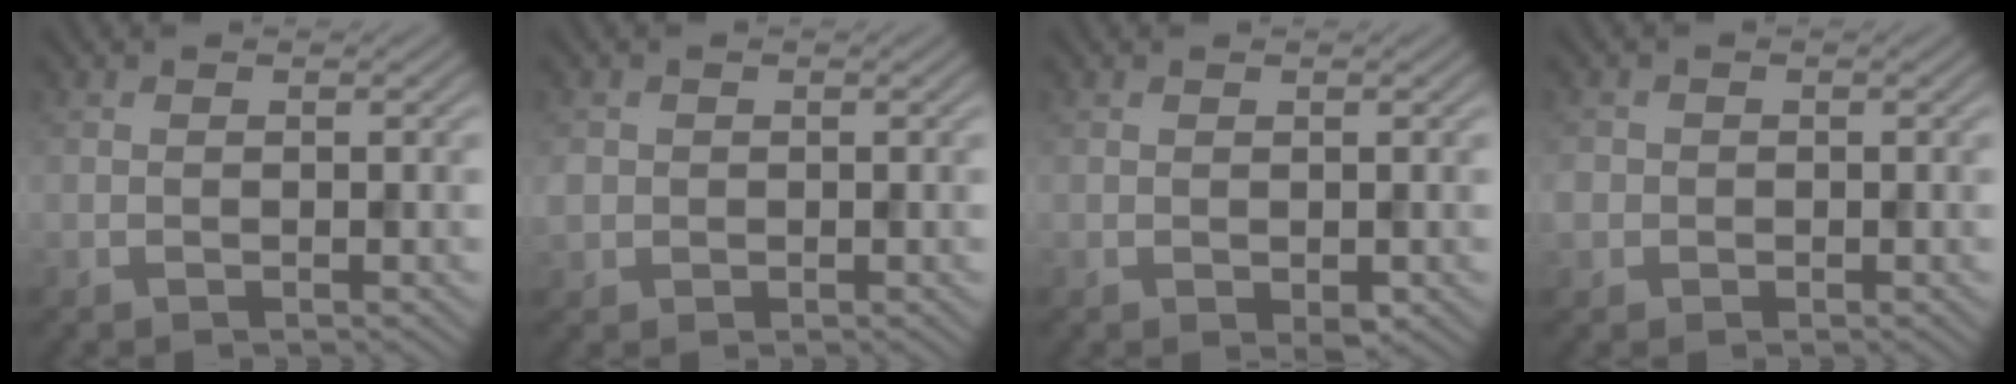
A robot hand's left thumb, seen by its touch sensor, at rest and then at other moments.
{"total": 2.0, "force": [0.1, 1.9, 0.5], "torque": [-0.019, -0.002, -0.001]}
{"total": 0.9, "force": [-0.2, 0.5, 0.7], "torque": [-0.011, -0.004, -0.002]}
{"total": 2.4, "force": [-0.4, 2.2, 0.6], "torque": [-0.020, -0.004, -0.011]}